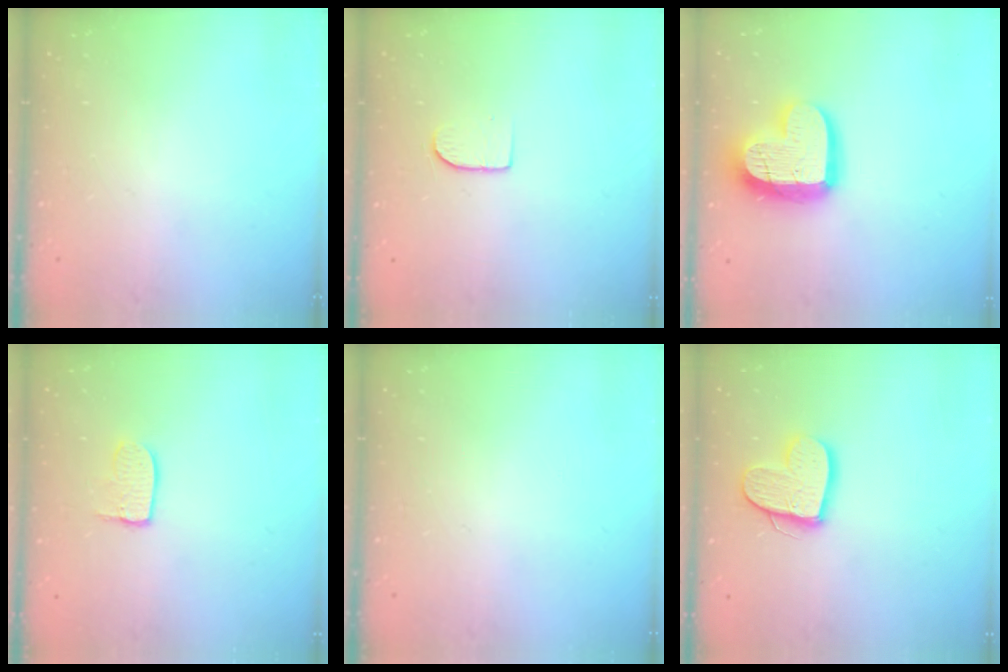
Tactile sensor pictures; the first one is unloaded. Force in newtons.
{"total": 6.0, "press": 5.9, "slide": 0.6}
{"total": 17.4, "press": 17.4, "slide": 1.7}
{"total": 5.9, "press": 5.9, "slide": 0.2}
{"total": 0.0}
{"total": 12.9, "press": 12.9, "slide": 1.0}